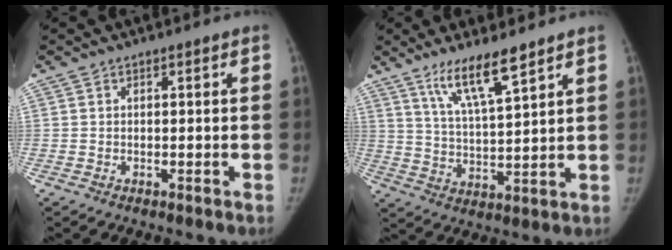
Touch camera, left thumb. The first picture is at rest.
{"total": 9.8, "force": [6.8, 1.3, 6.9], "torque": [-0.124, -0.041, 0.134]}